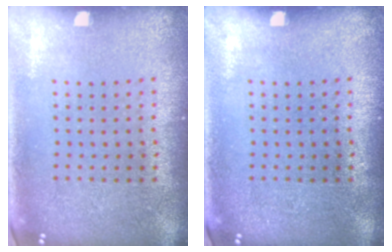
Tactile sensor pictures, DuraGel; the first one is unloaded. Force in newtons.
{"total": 0.0}